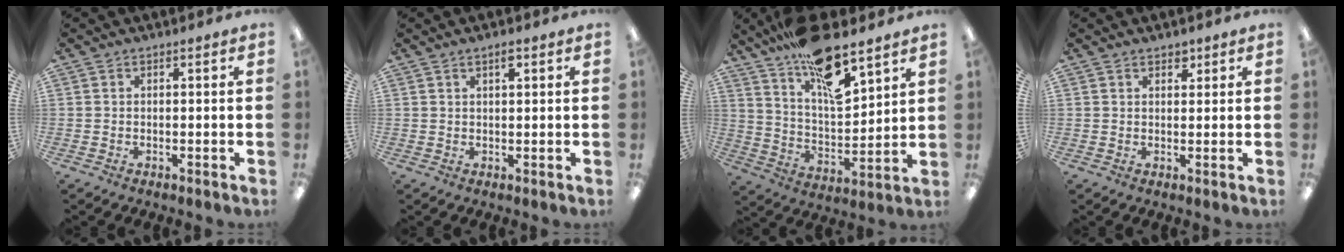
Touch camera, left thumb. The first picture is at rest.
{"total": 2.1, "force": [1.4, 0.5, 1.4], "torque": [-0.024, -0.001, 0.023]}
{"total": 18.4, "force": [13.6, 5.8, 11.0], "torque": [-0.188, -0.085, 0.234]}
{"total": 2.1, "force": [1.6, 1.1, 0.8], "torque": [-0.001, -0.007, 0.026]}